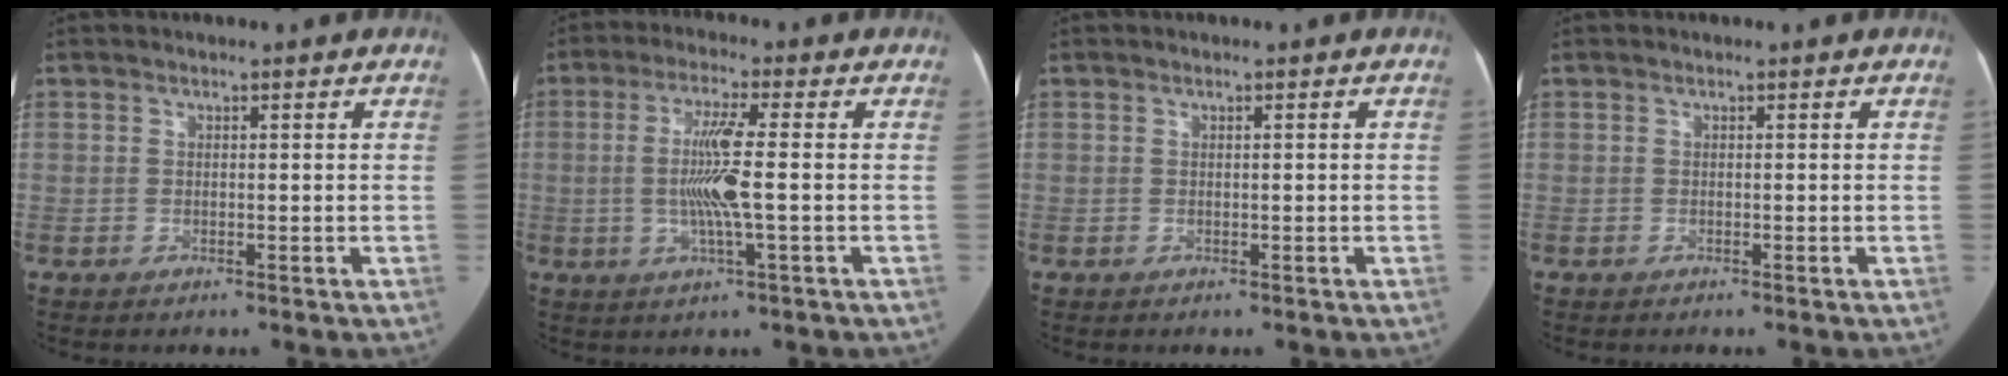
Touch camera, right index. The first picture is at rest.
{"total": 7.8, "force": [-0.5, 0.0, 7.8], "torque": [-0.153, -0.001, -0.012]}
{"total": 0.0}
{"total": 0.0}